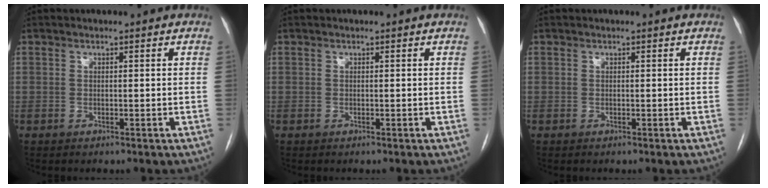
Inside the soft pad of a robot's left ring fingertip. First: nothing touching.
{"total": 0.0}
{"total": 0.0}